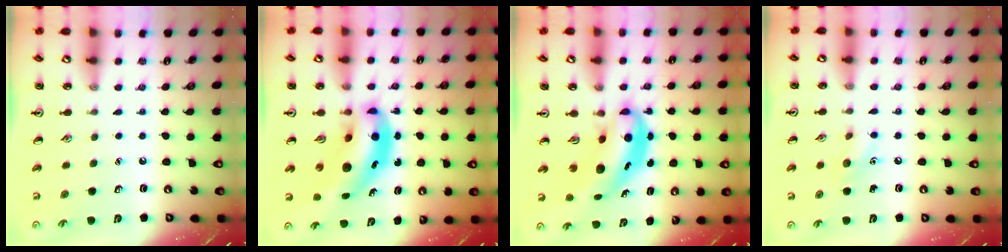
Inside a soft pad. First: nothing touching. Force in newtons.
{"total": 11.7, "press": 11.2, "slide": 3.4}
{"total": 6.3, "press": 6.1, "slide": 1.6}
{"total": 6.1, "press": 5.9, "slide": 1.6}